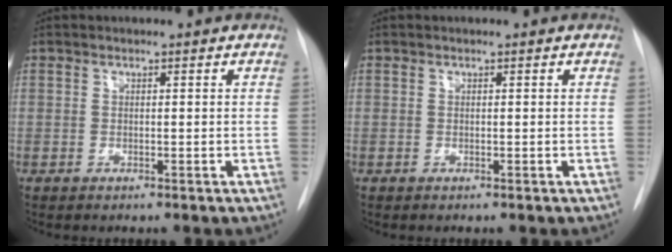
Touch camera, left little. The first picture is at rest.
{"total": 0.0}